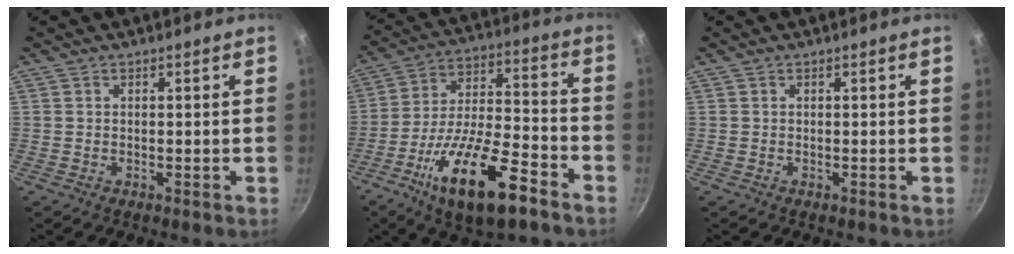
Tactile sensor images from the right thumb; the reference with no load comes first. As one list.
[{"total": 20.1, "force": [-10.8, 7.1, 15.5], "torque": [-0.256, 0.044, -0.189]}, {"total": 0.0}]